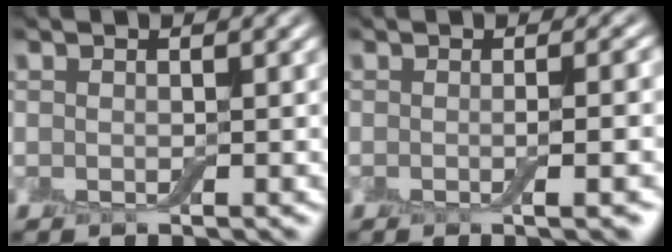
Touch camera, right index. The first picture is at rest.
{"total": 4.7, "force": [-0.5, 1.6, 4.4], "torque": [-0.035, 0.003, -0.009]}